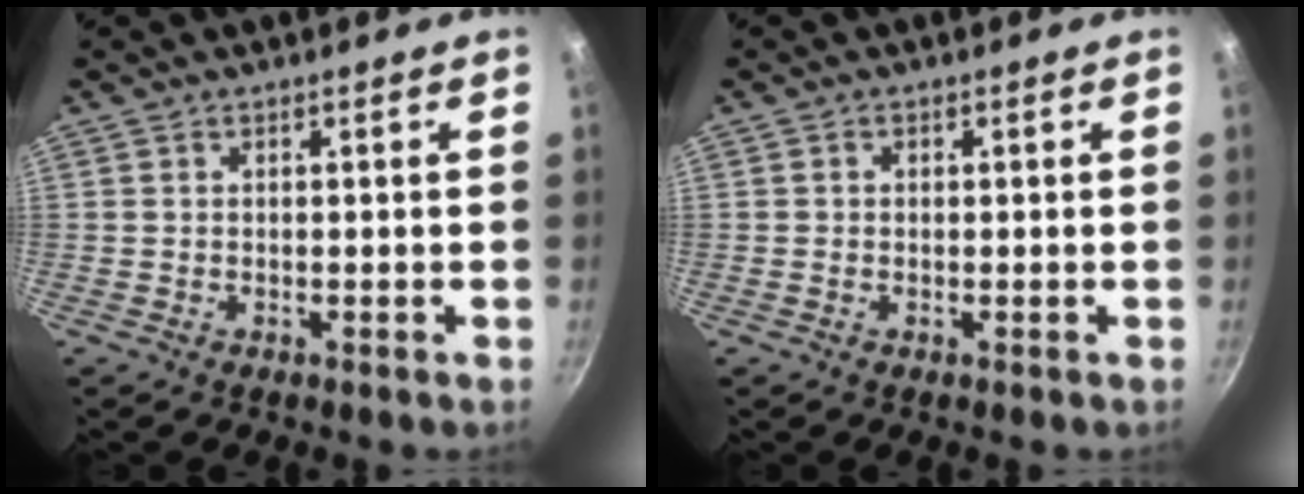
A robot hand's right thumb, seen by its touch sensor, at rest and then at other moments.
{"total": 0.6, "force": [0.0, 0.6, 0.3], "torque": [-0.003, 0.003, -0.002]}